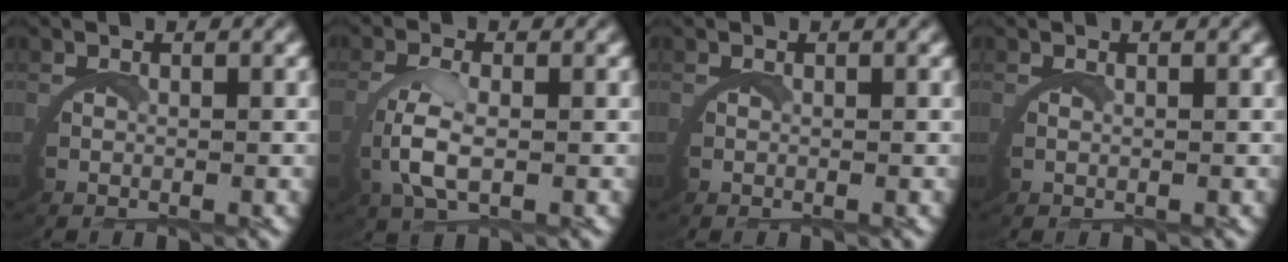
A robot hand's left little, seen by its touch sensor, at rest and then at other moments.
{"total": 3.2, "force": [0.5, 1.0, 3.0], "torque": [-0.085, -0.011, 0.014]}
{"total": 0.0}
{"total": 0.6, "force": [0.5, -0.3, 0.0], "torque": [-0.006, -0.002, 0.010]}